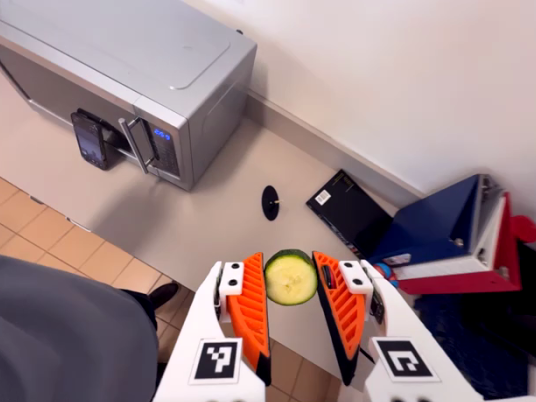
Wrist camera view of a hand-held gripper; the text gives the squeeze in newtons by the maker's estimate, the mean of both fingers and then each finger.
{"total": 7.3, "left": 7.1, "right": 7.4}